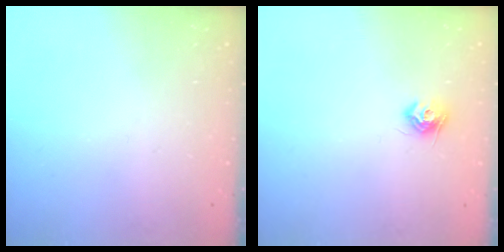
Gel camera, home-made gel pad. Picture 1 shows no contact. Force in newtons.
{"total": 8.1, "press": 8.1, "slide": 0.2}